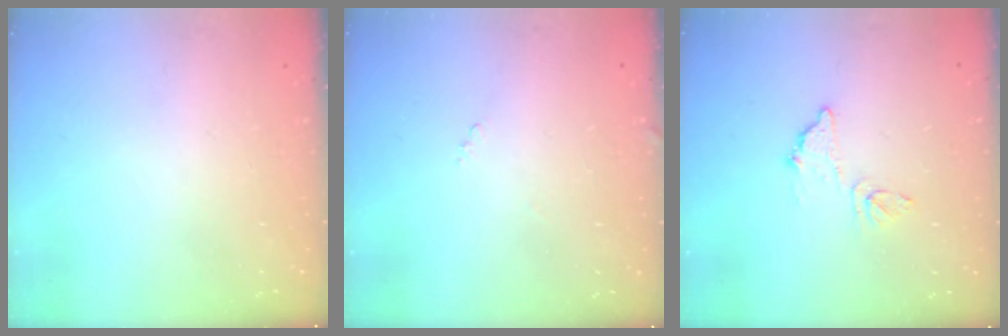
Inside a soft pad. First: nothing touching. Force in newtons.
{"total": 6.7, "press": 6.7, "slide": 0.6}
{"total": 10.0, "press": 10.0, "slide": 0.3}